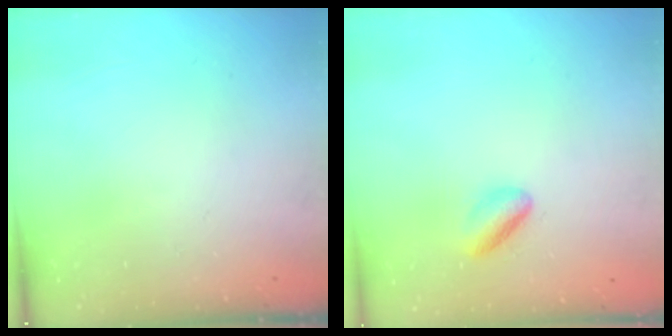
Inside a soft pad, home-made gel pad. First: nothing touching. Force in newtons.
{"total": 4.1, "press": 4.1, "slide": 0.3}